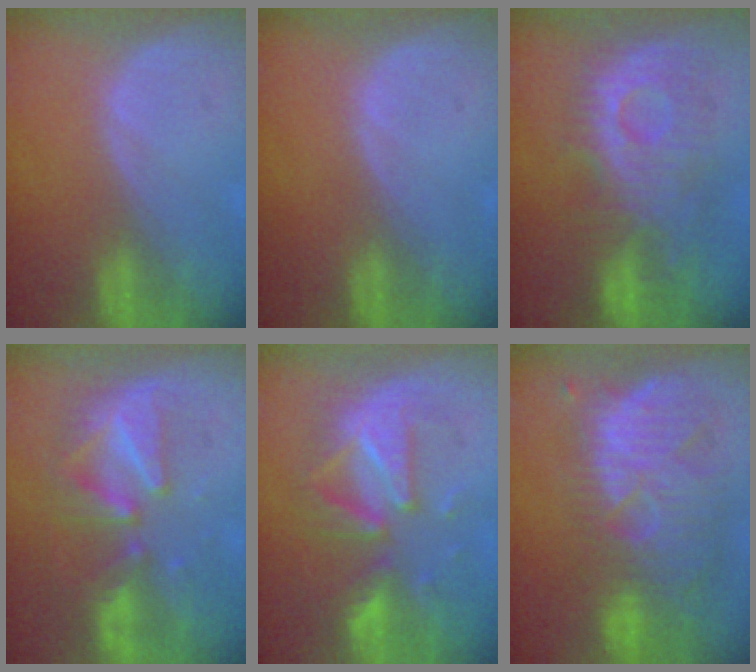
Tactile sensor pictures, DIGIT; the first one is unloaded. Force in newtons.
{"total": 0.0}
{"total": 10.2, "press": 9.9, "slide": 2.6}
{"total": 8.7, "press": 8.2, "slide": 3.0}
{"total": 9.5, "press": 9.0, "slide": 3.0}
{"total": 12.1, "press": 11.0, "slide": 5.1}